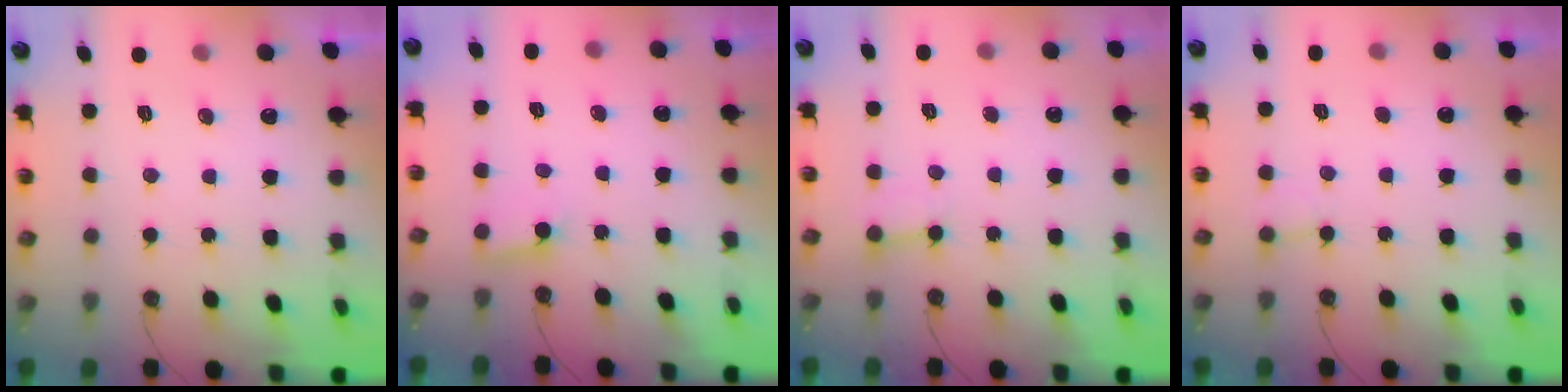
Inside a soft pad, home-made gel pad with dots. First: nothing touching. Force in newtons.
{"total": 2.6, "press": 2.6, "slide": 0.3}
{"total": 3.9, "press": 3.9, "slide": 0.2}
{"total": 4.7, "press": 4.6, "slide": 0.6}